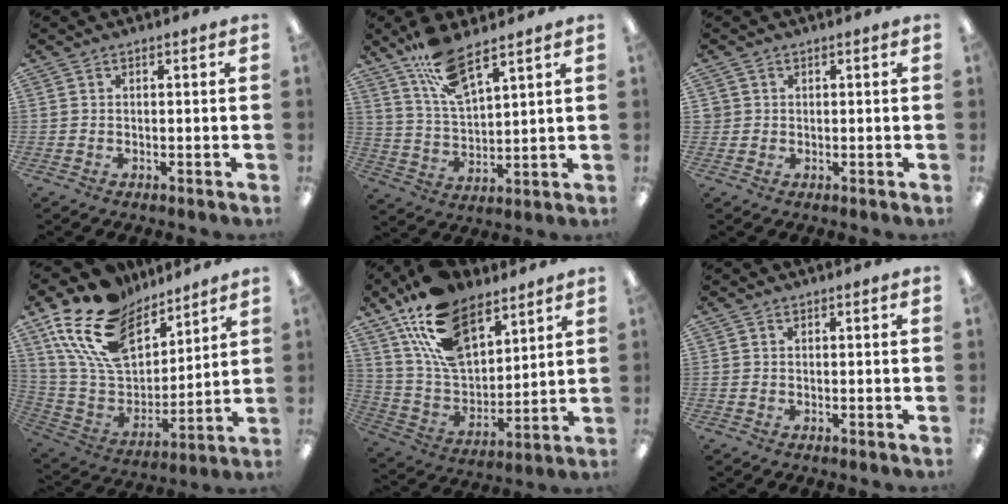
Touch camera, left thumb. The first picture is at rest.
{"total": 11.6, "force": [8.7, 3.5, 6.9], "torque": [-0.138, -0.035, 0.159]}
{"total": 1.4, "force": [0.4, 1.3, 0.1], "torque": [-0.002, 0.003, 0.007]}
{"total": 20.6, "force": [13.3, 11.8, 10.5], "torque": [-0.220, -0.070, 0.249]}
{"total": 19.3, "force": [12.6, 10.0, 10.6], "torque": [-0.221, -0.058, 0.234]}
{"total": 0.0}